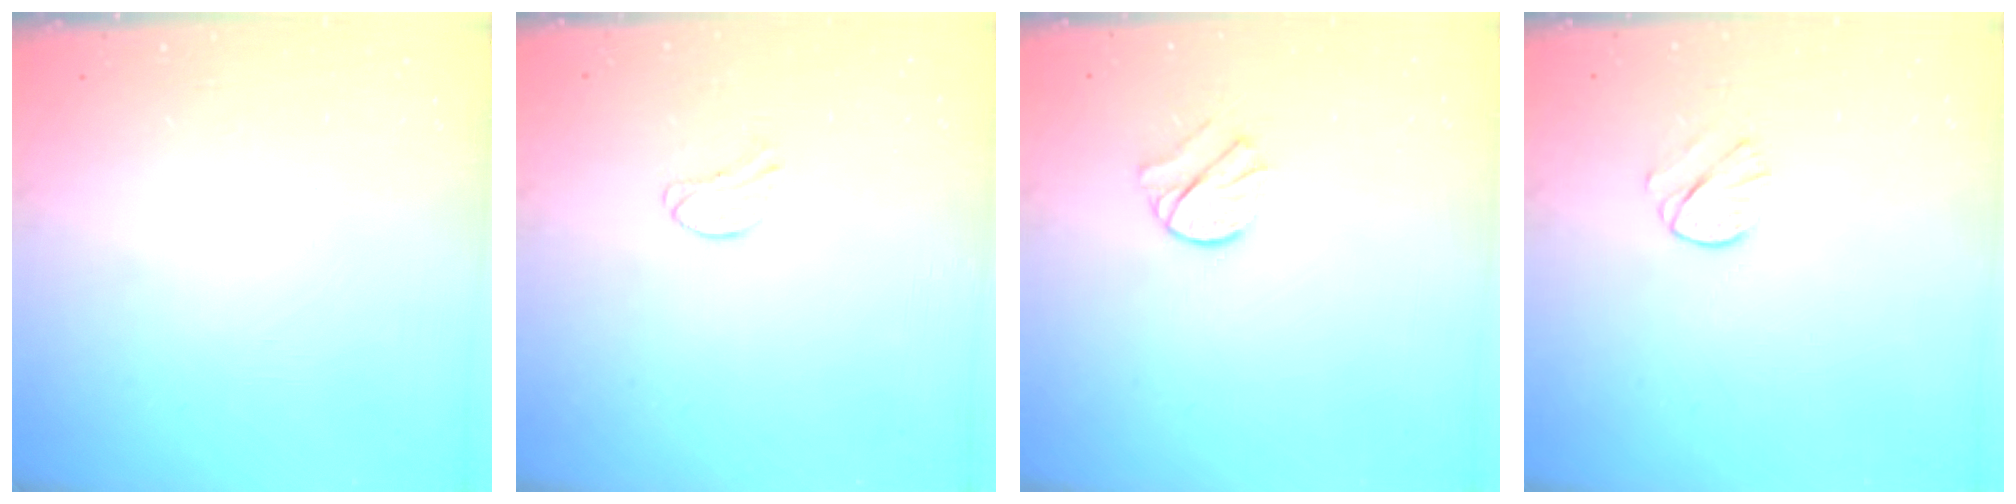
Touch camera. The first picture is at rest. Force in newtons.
{"total": 5.3, "press": 5.3, "slide": 0.5}
{"total": 7.3, "press": 7.3, "slide": 0.1}
{"total": 6.9, "press": 6.8, "slide": 0.7}